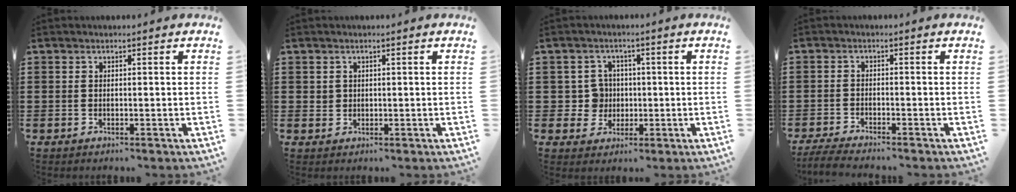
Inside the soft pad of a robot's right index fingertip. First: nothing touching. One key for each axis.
{"total": 1.1, "fx": 0.5, "fy": 1.0, "fz": 0.2, "tx": -0.007, "ty": 0.003, "tz": 0.010}
{"total": 4.7, "fx": -0.1, "fy": 4.5, "fz": 1.5, "tx": -0.049, "ty": 0.014, "tz": -0.002}
{"total": 3.1, "fx": -2.9, "fy": 0.0, "fz": 0.8, "tx": -0.028, "ty": -0.008, "tz": -0.063}